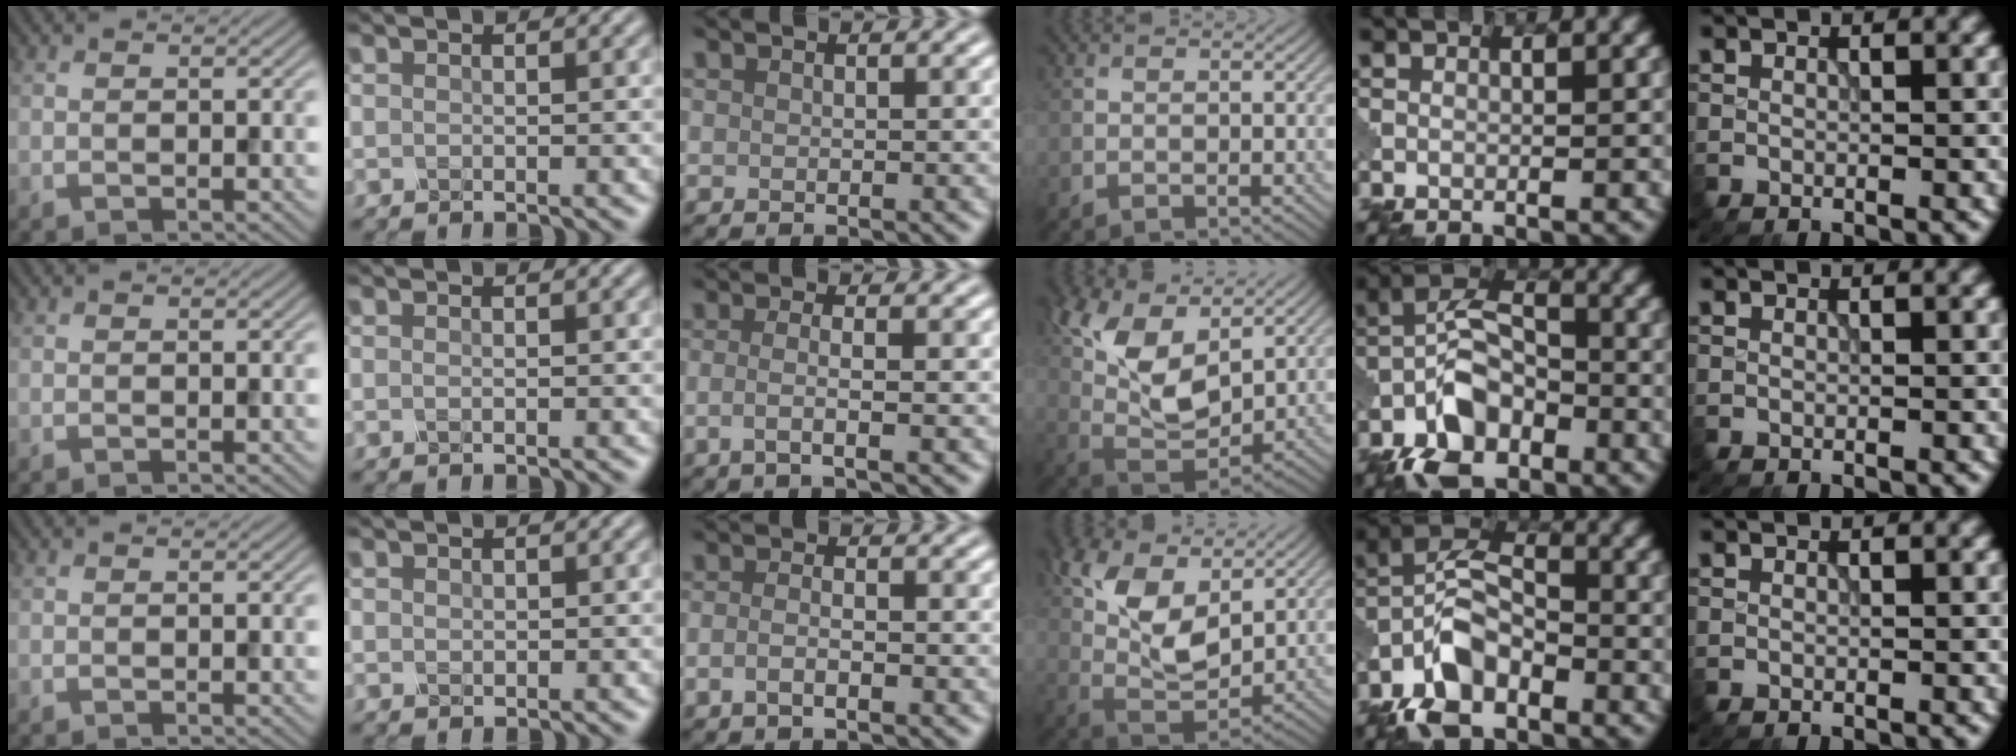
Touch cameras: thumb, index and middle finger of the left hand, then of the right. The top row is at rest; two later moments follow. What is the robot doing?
{"motion": "insert", "object": "pin"}